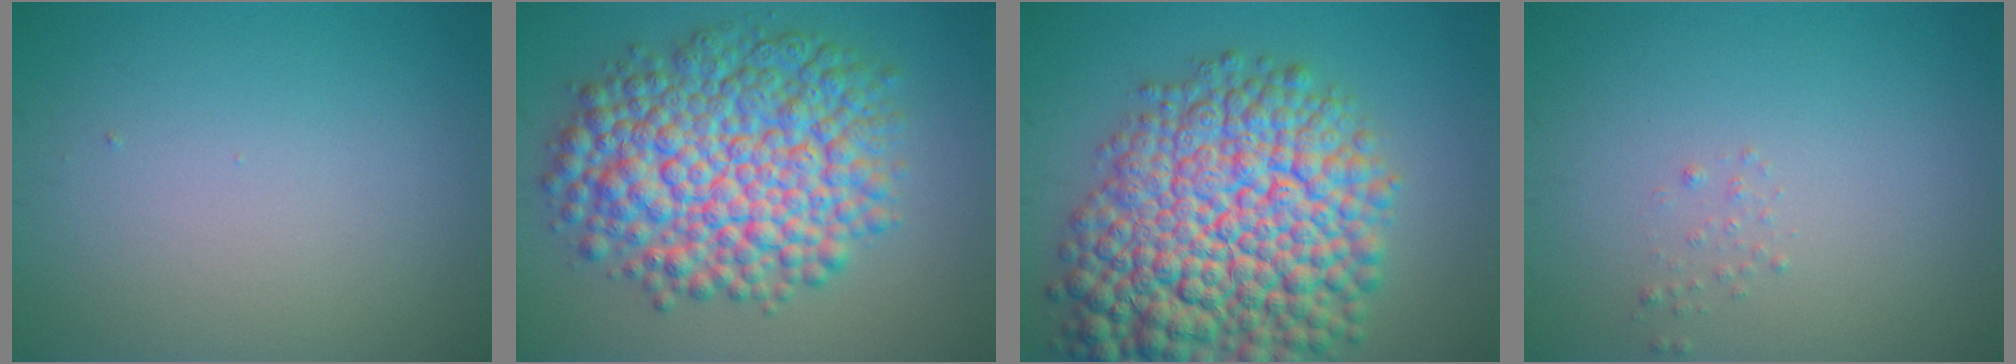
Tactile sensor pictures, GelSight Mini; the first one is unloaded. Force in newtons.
{"total": 11.4, "press": 11.4, "slide": 0.2}
{"total": 14.9, "press": 14.9, "slide": 0.6}
{"total": 0.6, "press": 0.6, "slide": 0.0}